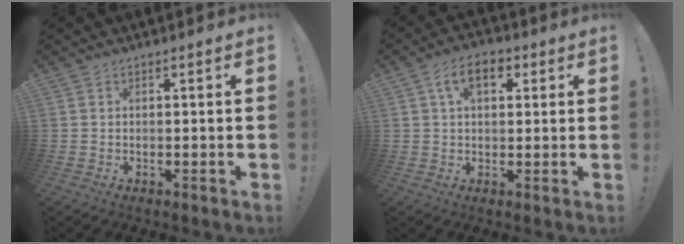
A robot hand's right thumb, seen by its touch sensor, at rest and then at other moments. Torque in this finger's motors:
{"motor_torque": [0.48, 0.48, 0.23, 0.24, 0.01]}